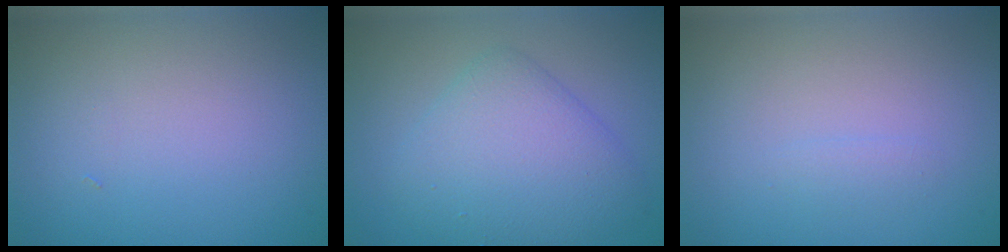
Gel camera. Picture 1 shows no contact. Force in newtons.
{"total": 5.4, "press": 5.4, "slide": 0.2}
{"total": 0.7, "press": 0.7, "slide": 0.0}